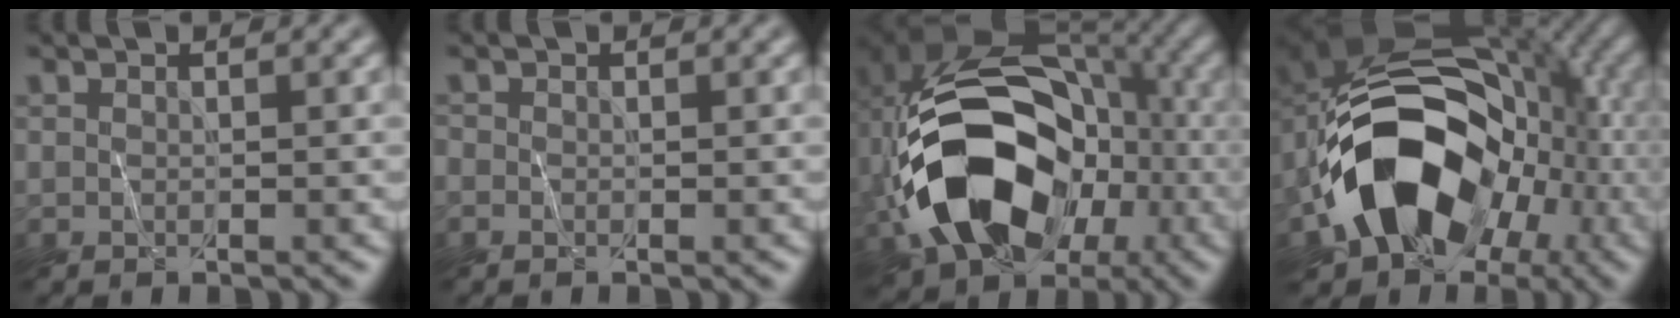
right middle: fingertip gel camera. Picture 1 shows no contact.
{"total": 0.5, "force": [-0.3, 0.3, 0.2], "torque": [-0.004, -0.001, -0.006]}
{"total": 13.8, "force": [-4.6, 9.5, 8.9], "torque": [-0.152, -0.004, -0.081]}
{"total": 14.0, "force": [-5.2, 10.1, 8.2], "torque": [-0.120, -0.010, -0.094]}